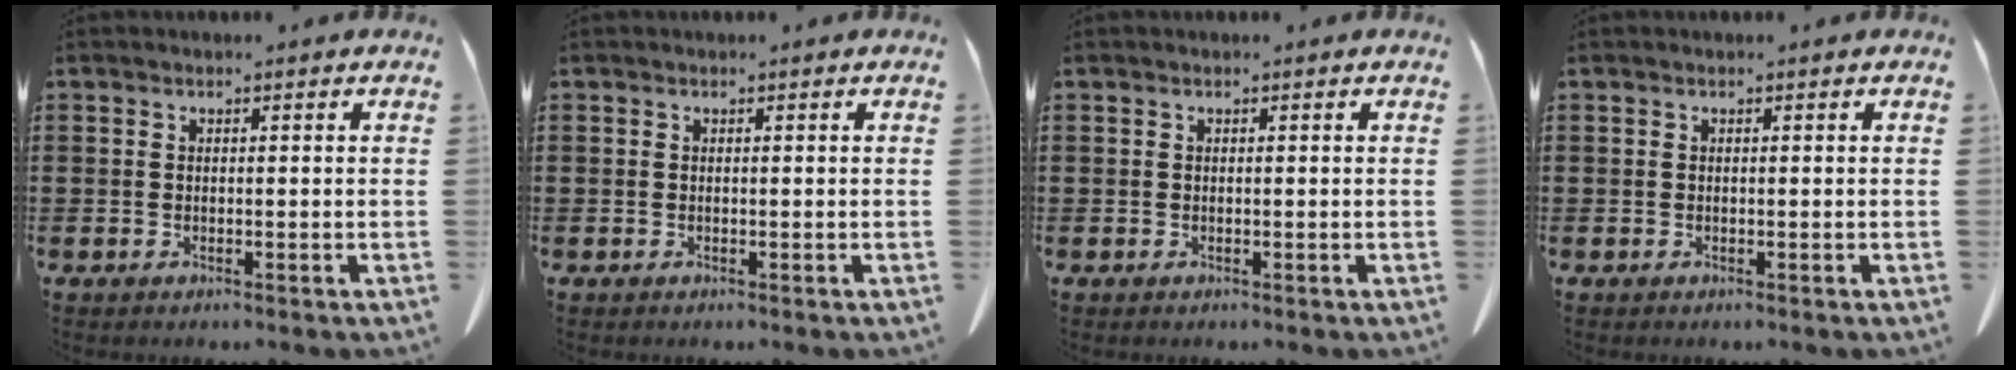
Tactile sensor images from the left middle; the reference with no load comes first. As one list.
[{"total": 0.0}, {"total": 0.0}, {"total": 0.0}]